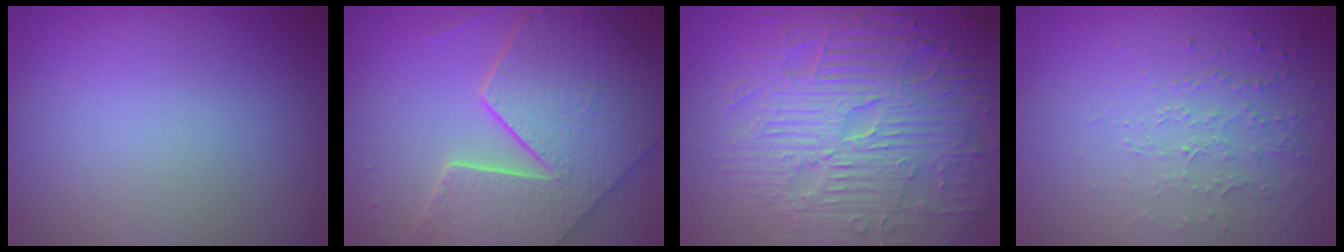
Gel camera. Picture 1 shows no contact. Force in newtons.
{"total": 9.0, "press": 7.2, "slide": 5.3}
{"total": 11.6, "press": 7.5, "slide": 8.9}
{"total": 1.5, "press": 1.2, "slide": 0.9}